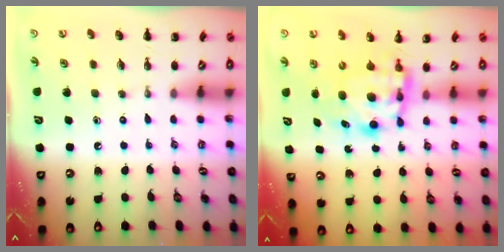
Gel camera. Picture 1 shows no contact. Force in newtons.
{"total": 6.5, "press": 6.4, "slide": 0.9}